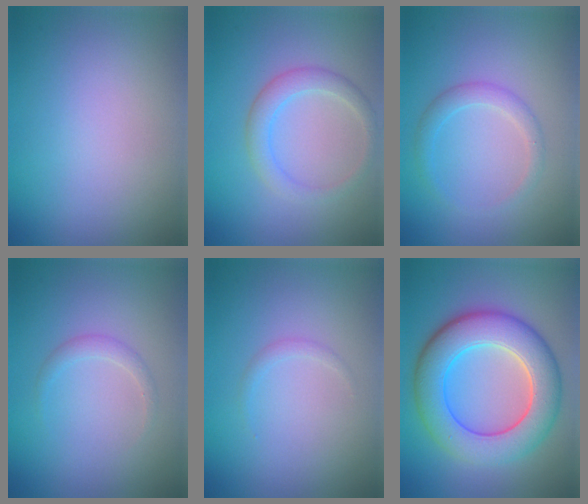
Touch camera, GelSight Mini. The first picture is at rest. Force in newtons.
{"total": 2.5, "press": 2.5, "slide": 0.2}
{"total": 1.9, "press": 1.9, "slide": 0.2}
{"total": 1.1, "press": 1.1, "slide": 0.0}
{"total": 0.6, "press": 0.6, "slide": 0.1}
{"total": 9.0, "press": 9.0, "slide": 0.3}